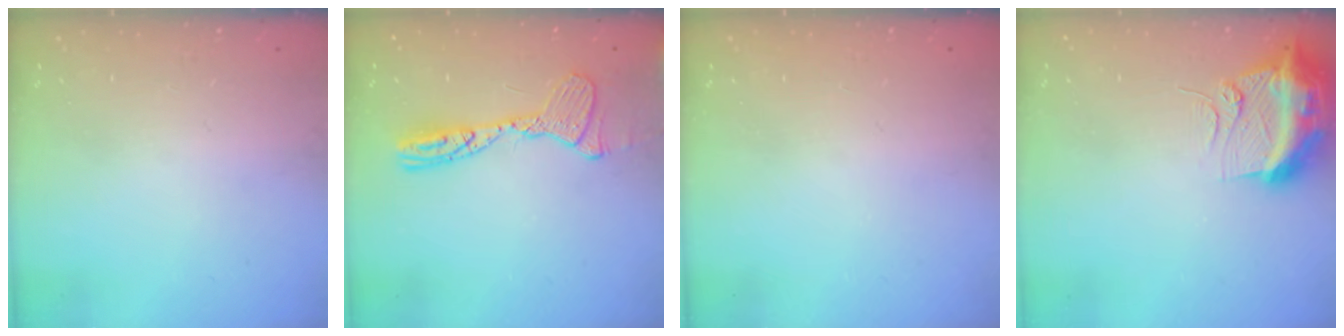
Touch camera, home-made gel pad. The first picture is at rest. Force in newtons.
{"total": 13.7, "press": 13.6, "slide": 1.2}
{"total": 0.0}
{"total": 13.2, "press": 13.1, "slide": 1.4}